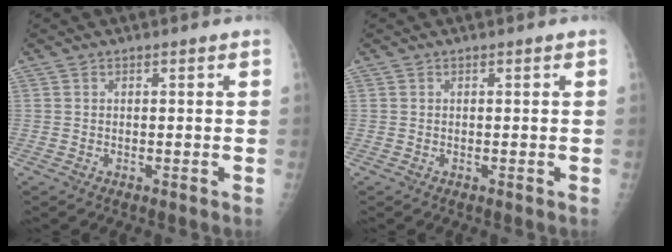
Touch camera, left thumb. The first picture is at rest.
{"total": 0.0}